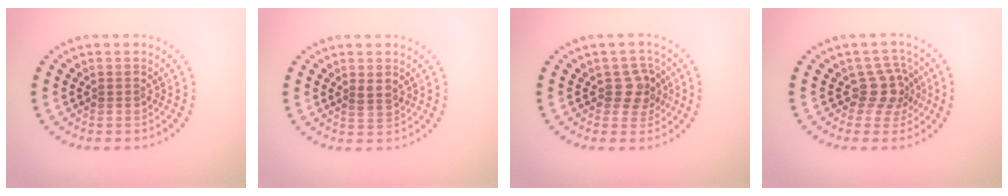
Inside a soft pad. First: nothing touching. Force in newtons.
{"total": 1.3, "press": 1.2, "slide": 0.5}
{"total": 2.7, "press": 2.4, "slide": 1.1}
{"total": 2.9, "press": 2.2, "slide": 1.9}